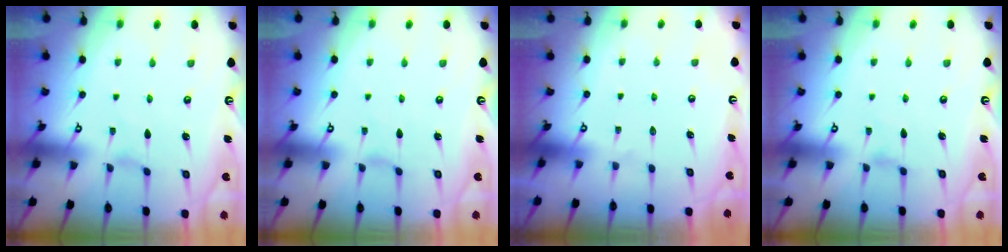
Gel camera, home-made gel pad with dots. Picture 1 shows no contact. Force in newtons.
{"total": 0.6, "press": 0.6, "slide": 0.2}
{"total": 0.0}
{"total": 1.0, "press": 1.0, "slide": 0.1}